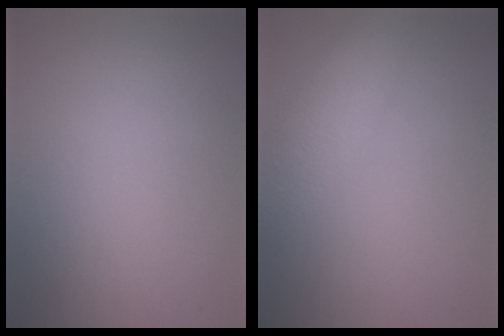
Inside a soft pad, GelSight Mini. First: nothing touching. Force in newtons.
{"total": 6.2, "press": 6.2, "slide": 0.4}